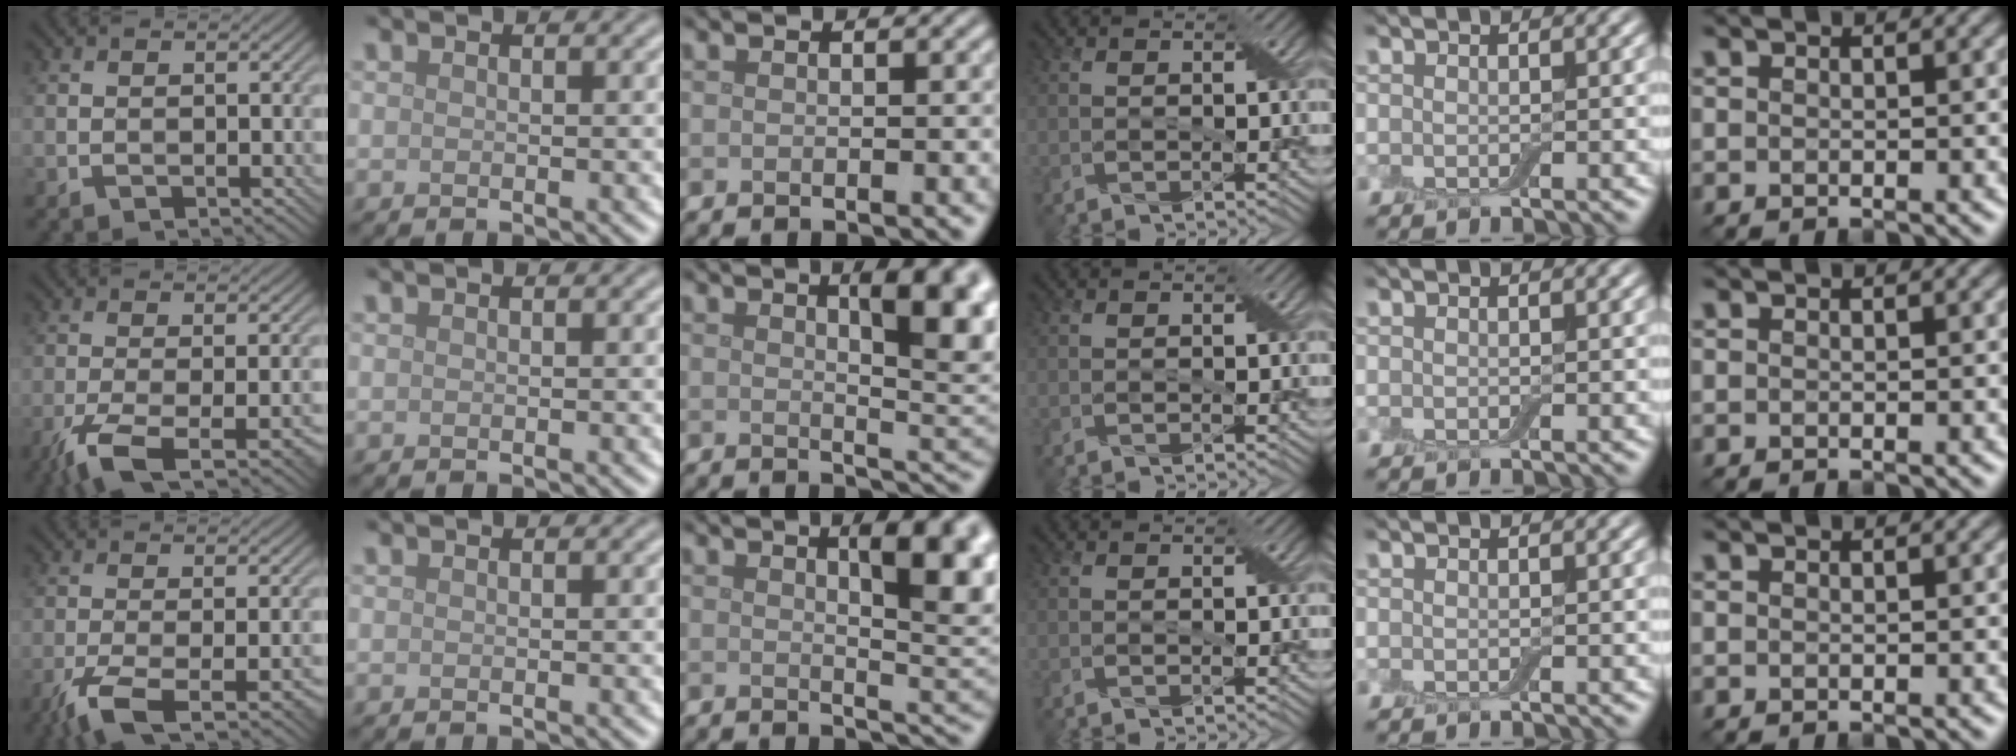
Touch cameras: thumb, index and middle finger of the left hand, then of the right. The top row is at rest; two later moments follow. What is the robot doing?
{"motion": "close", "object": "airpods case & airpods"}